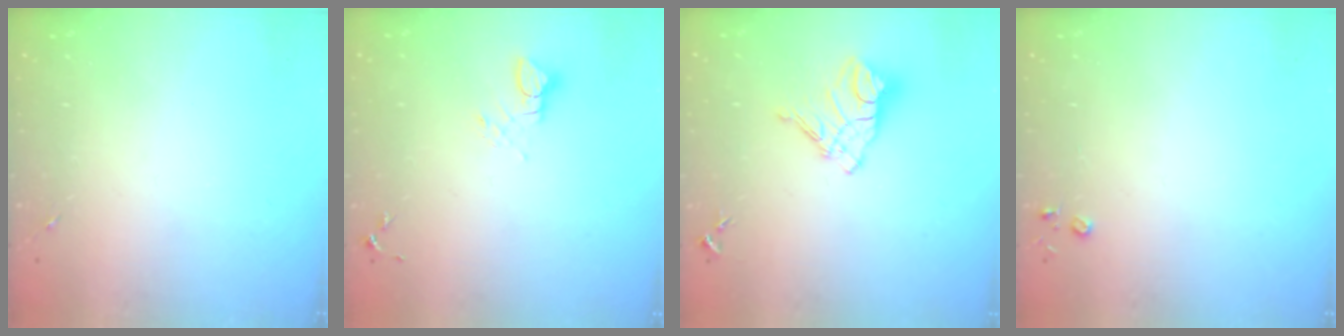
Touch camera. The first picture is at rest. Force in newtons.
{"total": 3.8, "press": 3.7, "slide": 0.4}
{"total": 12.6, "press": 12.5, "slide": 1.3}
{"total": 2.8, "press": 2.8, "slide": 0.3}